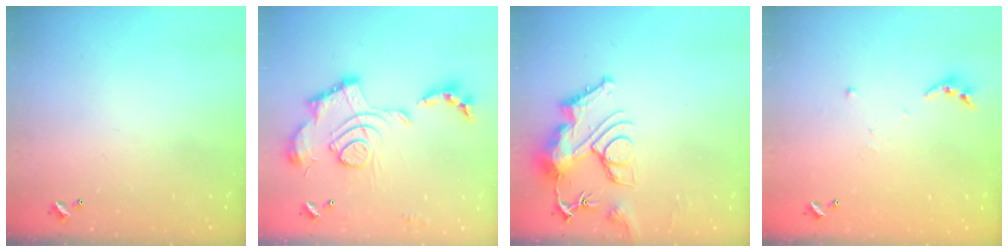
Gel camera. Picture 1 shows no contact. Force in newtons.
{"total": 2.4, "press": 1.9, "slide": 1.5}
{"total": 11.9, "press": 11.8, "slide": 1.6}
{"total": 3.8, "press": 3.8, "slide": 0.3}